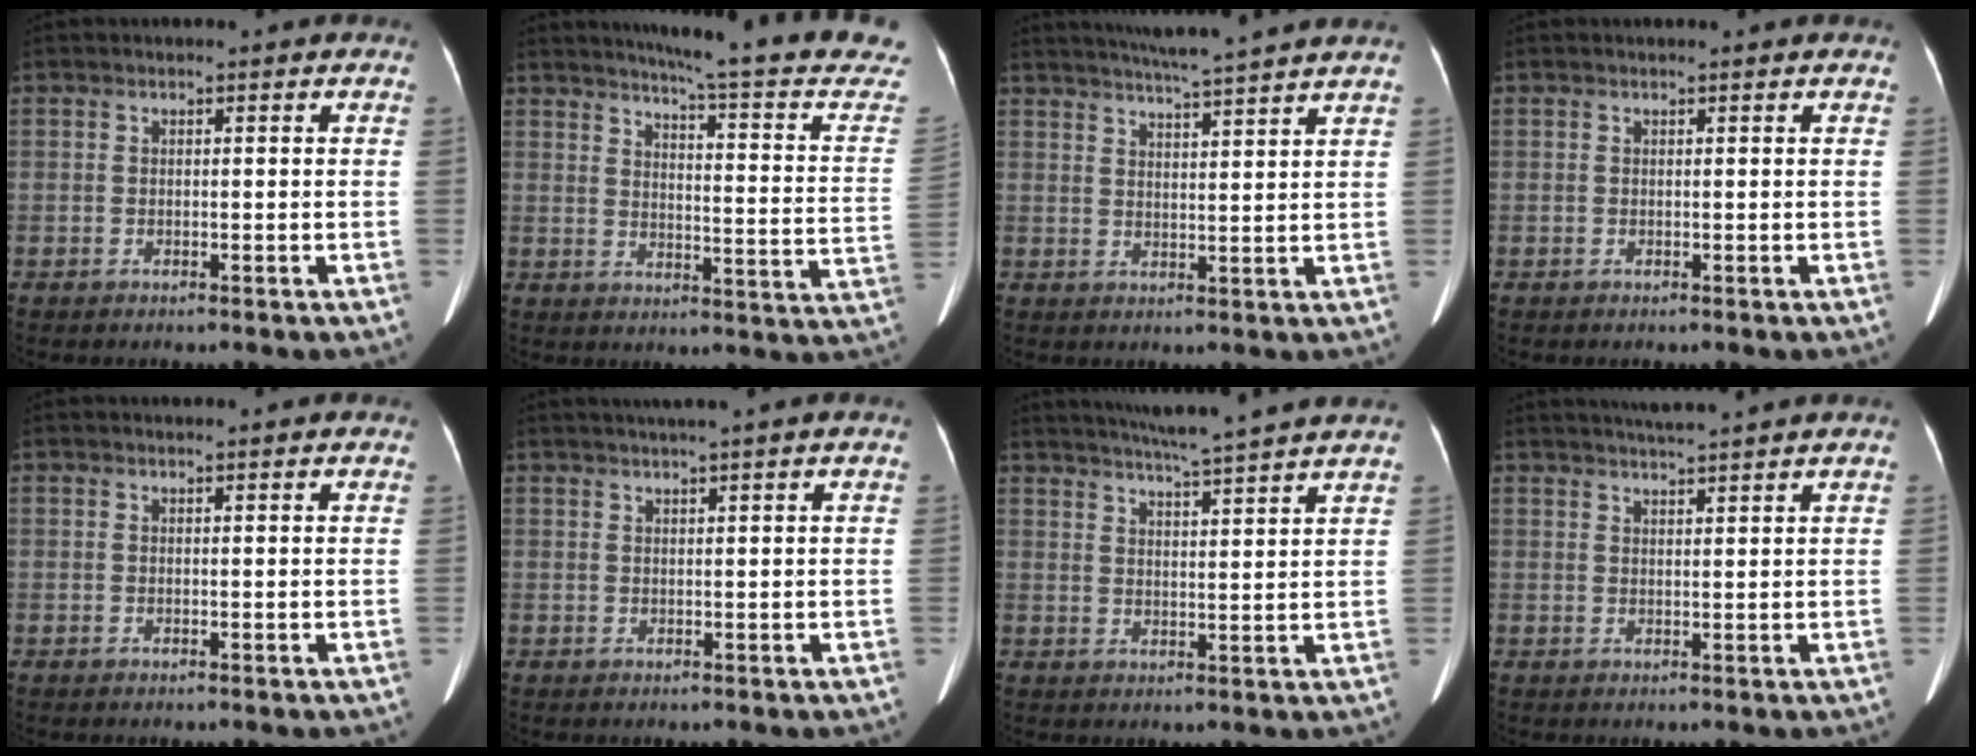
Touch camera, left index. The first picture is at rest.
{"total": 21.9, "force": [19.6, 0.5, 9.9], "torque": [-0.129, -0.080, 0.223]}
{"total": 11.6, "force": [10.3, -1.3, 5.2], "torque": [-0.089, 0.008, 0.139]}
{"total": 0.9, "force": [0.9, 0.0, 0.3], "torque": [-0.009, 0.008, 0.010]}
{"total": 2.6, "force": [2.5, 0.2, 0.8], "torque": [-0.013, 0.015, 0.026]}
{"total": 4.8, "force": [3.9, -1.1, 2.5], "torque": [-0.034, 0.022, 0.057]}
{"total": 13.1, "force": [11.6, -1.4, 5.9], "torque": [-0.102, 0.000, 0.156]}
{"total": 6.3, "force": [5.7, -1.0, 2.4], "torque": [-0.041, 0.017, 0.083]}